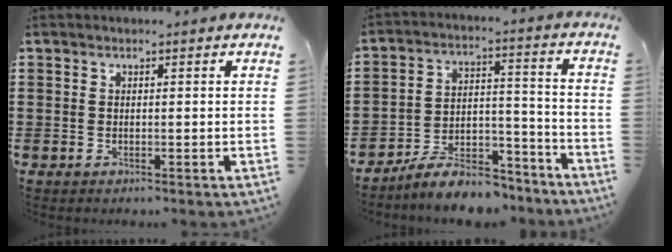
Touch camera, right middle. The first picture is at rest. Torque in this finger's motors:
{"motor_torque": [1.53, -0.61, 0.49, 0.13]}